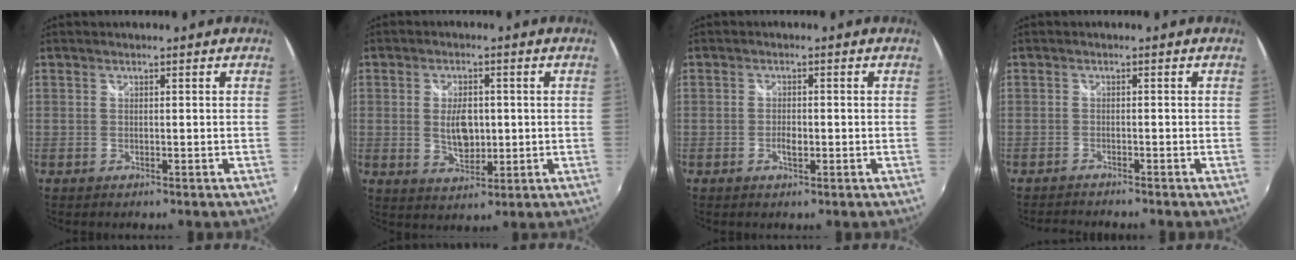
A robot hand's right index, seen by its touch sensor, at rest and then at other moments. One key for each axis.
{"total": 6.7, "fx": 0.1, "fy": 3.9, "fz": 5.5, "tx": -0.098, "ty": -0.003, "tz": 0.005}
{"total": 1.9, "fx": -0.6, "fy": 0.9, "fz": 1.6, "tx": -0.031, "ty": 0.000, "tz": -0.011}
{"total": 3.1, "fx": -3.0, "fy": 0.1, "fz": 0.6, "tx": -0.029, "ty": -0.011, "tz": -0.055}